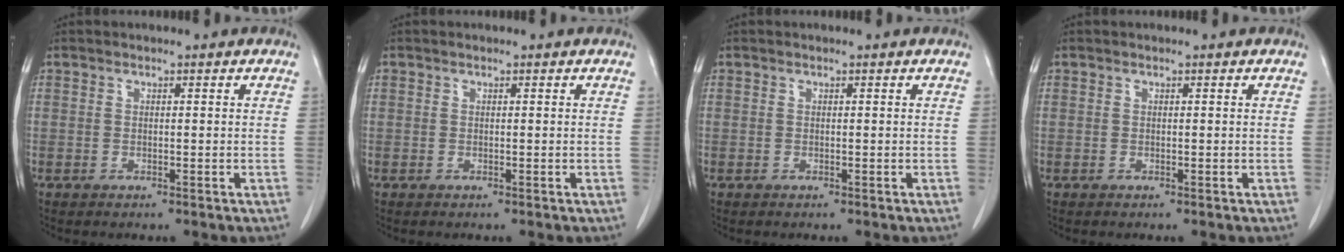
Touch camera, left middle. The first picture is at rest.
{"total": 0.0}
{"total": 0.0}
{"total": 0.0}